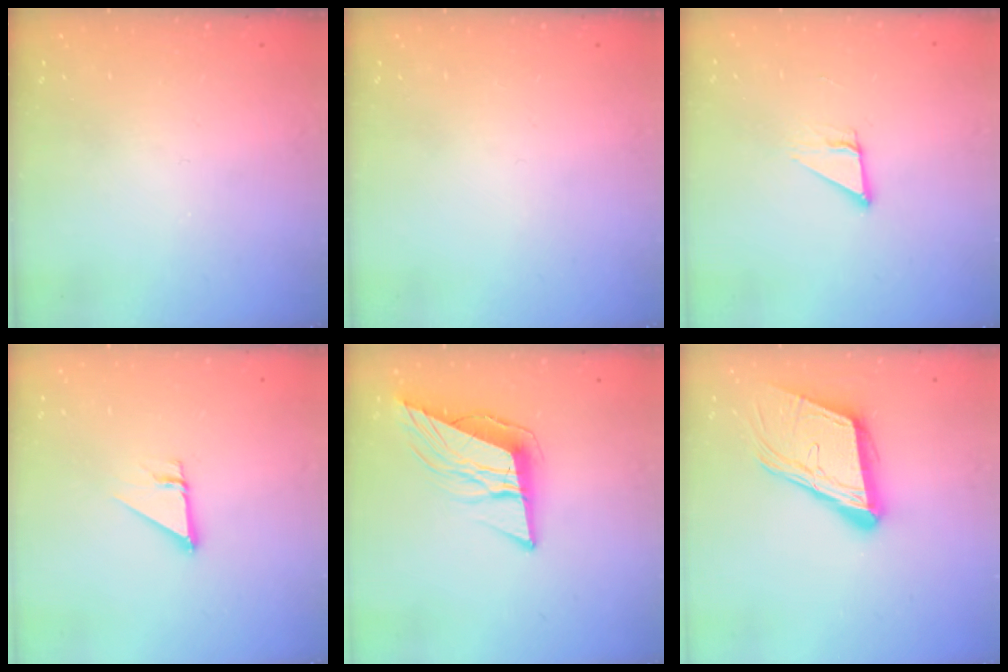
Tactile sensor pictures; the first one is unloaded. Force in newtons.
{"total": 0.0}
{"total": 3.7, "press": 3.7, "slide": 0.2}
{"total": 2.7, "press": 2.7, "slide": 0.2}
{"total": 12.1, "press": 11.5, "slide": 3.6}
{"total": 16.0, "press": 15.6, "slide": 3.7}